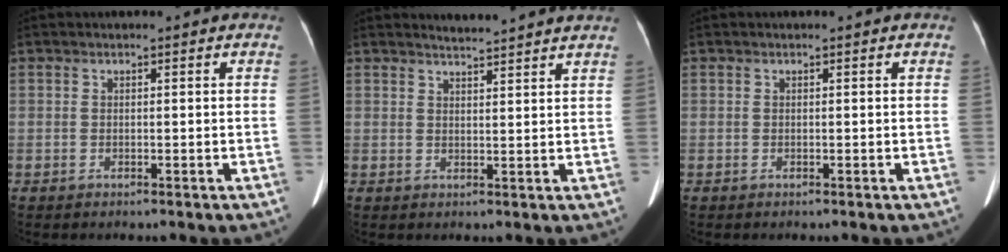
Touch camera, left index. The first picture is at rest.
{"total": 5.5, "force": [5.3, -0.9, 1.3], "torque": [-0.023, 0.005, 0.060]}
{"total": 0.0}